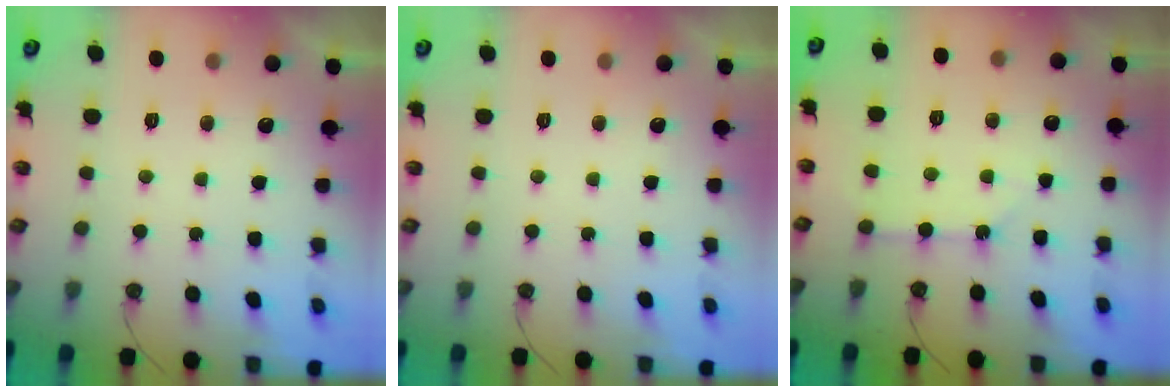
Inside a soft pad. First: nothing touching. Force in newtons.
{"total": 0.8, "press": 0.5, "slide": 0.6}
{"total": 2.2, "press": 2.2, "slide": 0.4}